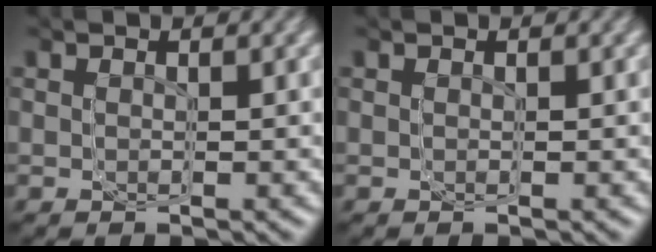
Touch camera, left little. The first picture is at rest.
{"total": 0.0}